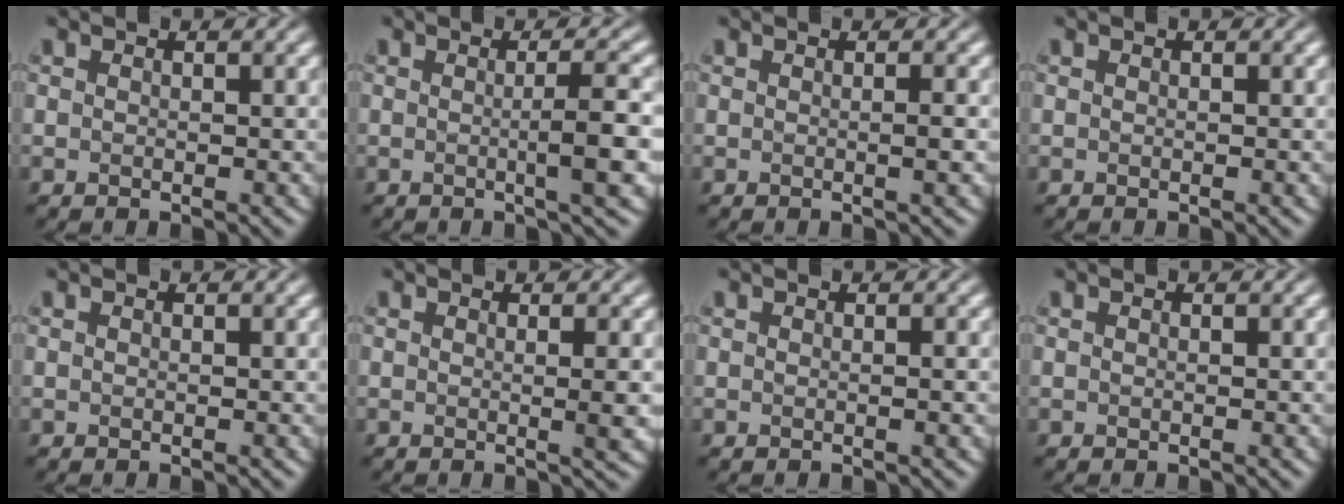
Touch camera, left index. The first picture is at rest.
{"total": 3.9, "force": [-1.6, 0.1, 3.6], "torque": [-0.065, 0.004, 0.001]}
{"total": 1.4, "force": [0.0, 0.5, 1.3], "torque": [-0.019, 0.007, -0.009]}
{"total": 0.0}
{"total": 0.0}
{"total": 1.8, "force": [0.4, 0.3, 1.7], "torque": [-0.036, 0.007, 0.007]}
{"total": 0.8, "force": [0.3, 0.4, 0.6], "torque": [-0.005, 0.005, -0.007]}
{"total": 0.0}